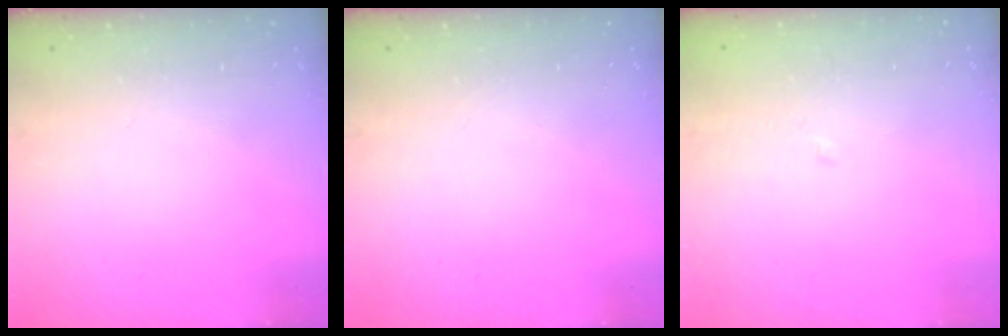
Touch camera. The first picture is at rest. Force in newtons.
{"total": 0.0}
{"total": 1.9, "press": 1.9, "slide": 0.3}